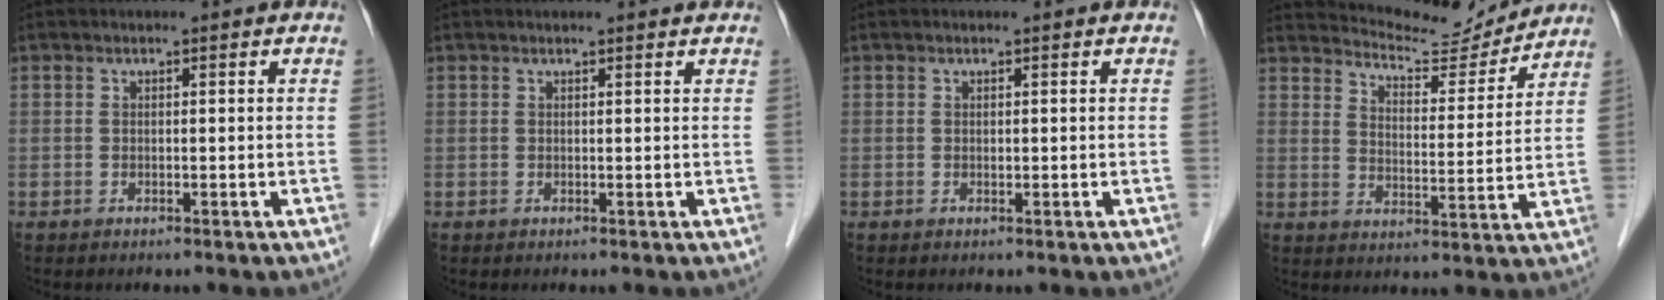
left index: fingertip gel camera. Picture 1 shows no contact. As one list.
[{"total": 1.9, "force": [1.8, 0.1, 0.4], "torque": [-0.011, 0.006, 0.019]}, {"total": 0.0}, {"total": 11.0, "force": [10.9, 1.1, 1.1], "torque": [-0.025, -0.005, 0.161]}]